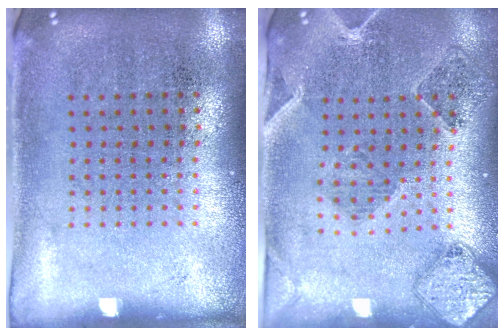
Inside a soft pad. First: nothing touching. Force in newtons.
{"total": 0.7, "press": 0.7, "slide": 0.3}